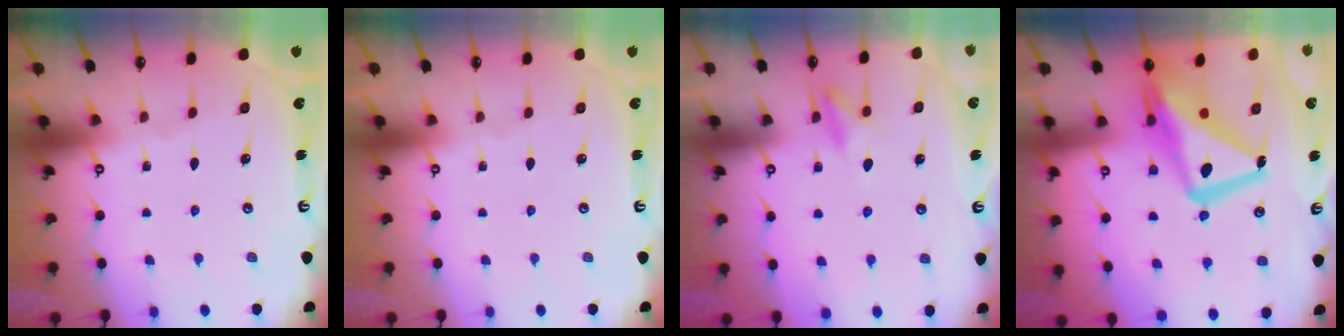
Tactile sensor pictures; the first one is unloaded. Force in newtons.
{"total": 0.0}
{"total": 10.0, "press": 9.9, "slide": 1.5}
{"total": 16.9, "press": 16.9, "slide": 1.7}